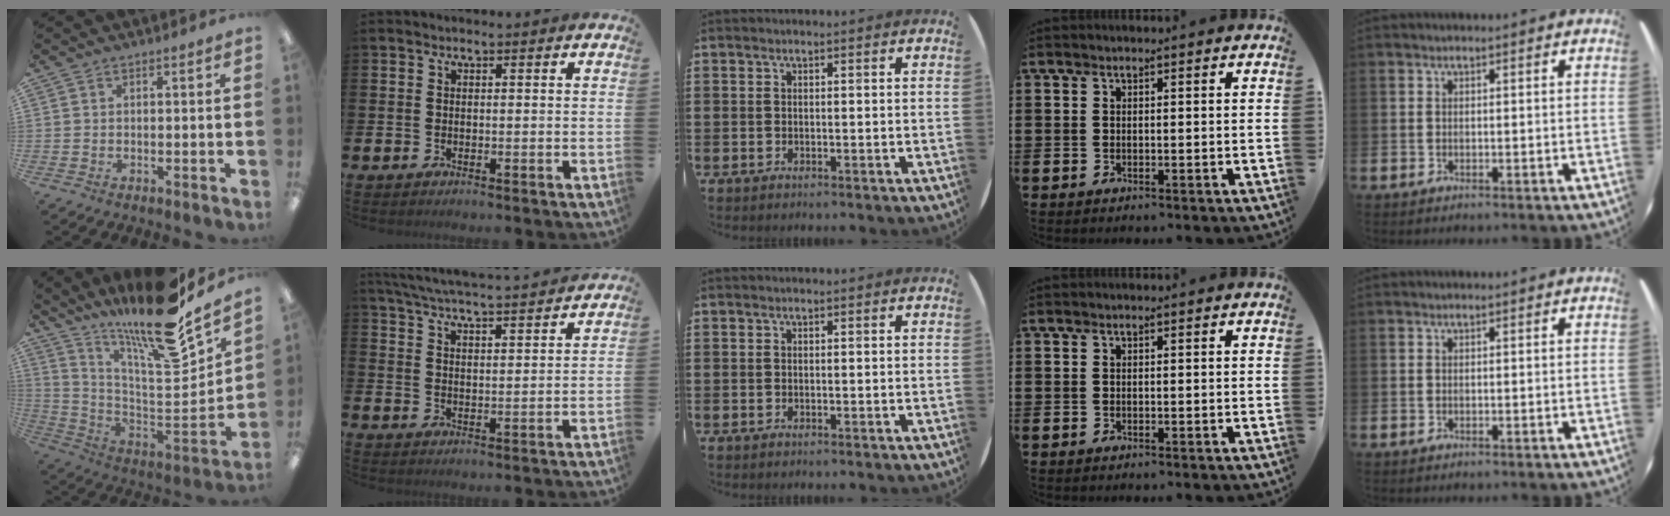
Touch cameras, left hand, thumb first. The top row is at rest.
{"thumb": {"total": 20.7, "force": [16.3, 2.9, 12.5], "torque": [-0.191, -0.134, 0.258]}, "index": {"total": 5.9, "force": [5.7, -0.1, 1.4], "torque": [-0.051, -0.038, 0.101]}}